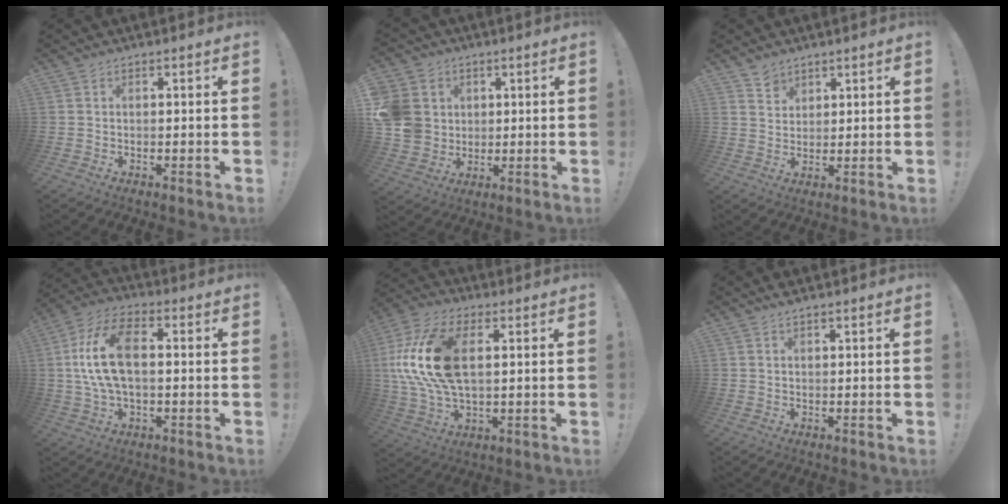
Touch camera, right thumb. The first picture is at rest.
{"total": 11.5, "force": [2.1, 10.5, 4.3], "torque": [-0.089, -0.002, 0.047]}
{"total": 4.1, "force": [3.2, 2.6, 0.3], "torque": [0.002, -0.028, 0.057]}
{"total": 14.4, "force": [1.2, 7.7, 12.1], "torque": [-0.232, 0.004, 0.022]}
{"total": 19.9, "force": [3.5, 11.0, 16.2], "torque": [-0.320, 0.000, 0.064]}
{"total": 0.9, "force": [0.8, -0.1, 0.4], "torque": [-0.009, 0.000, 0.015]}